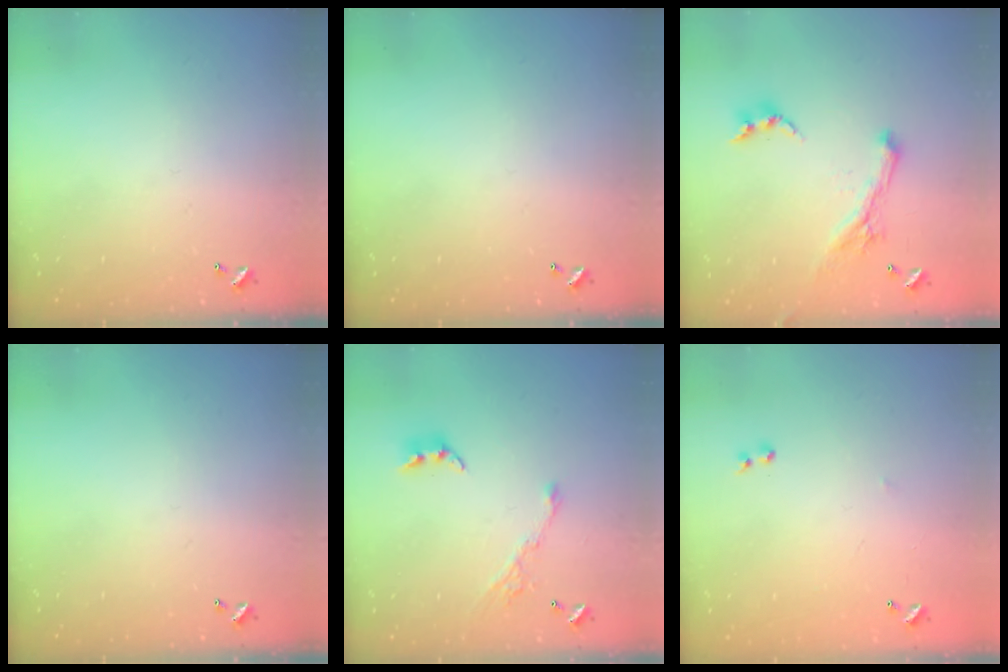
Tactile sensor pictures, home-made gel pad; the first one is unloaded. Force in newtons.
{"total": 0.0}
{"total": 2.2, "press": 2.1, "slide": 0.5}
{"total": 0.0}
{"total": 7.9, "press": 7.9, "slide": 0.8}
{"total": 6.8, "press": 6.8, "slide": 0.8}